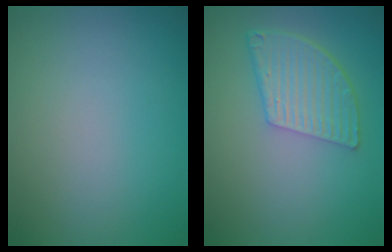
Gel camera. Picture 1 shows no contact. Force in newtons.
{"total": 5.3, "press": 3.9, "slide": 3.6}